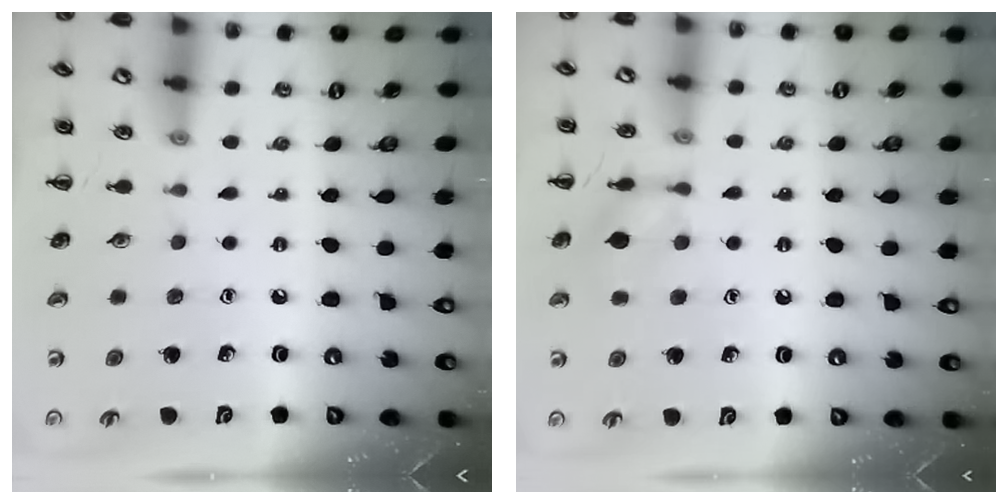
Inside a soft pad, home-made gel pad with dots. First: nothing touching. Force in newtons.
{"total": 7.4, "press": 7.4, "slide": 0.2}